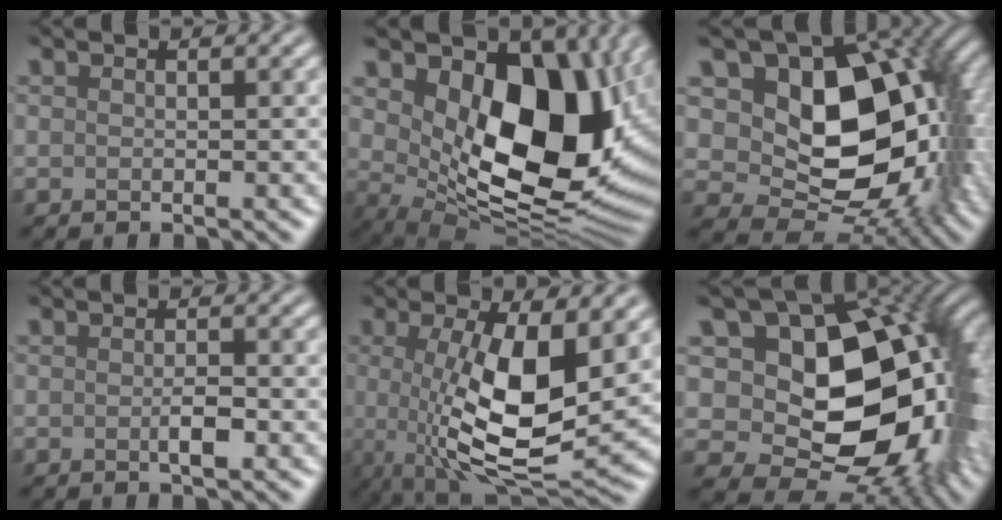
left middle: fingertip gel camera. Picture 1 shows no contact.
{"total": 13.8, "force": [3.2, 8.3, 10.5], "torque": [-0.145, -0.031, 0.067]}
{"total": 14.5, "force": [2.2, 9.6, 10.7], "torque": [-0.146, -0.019, 0.042]}
{"total": 1.3, "force": [-0.3, 0.2, 1.3], "torque": [-0.025, -0.003, -0.006]}
{"total": 9.6, "force": [0.5, 3.0, 9.2], "torque": [-0.163, -0.016, 0.013]}
{"total": 16.7, "force": [1.4, 11.2, 12.2], "torque": [-0.175, 0.000, 0.032]}